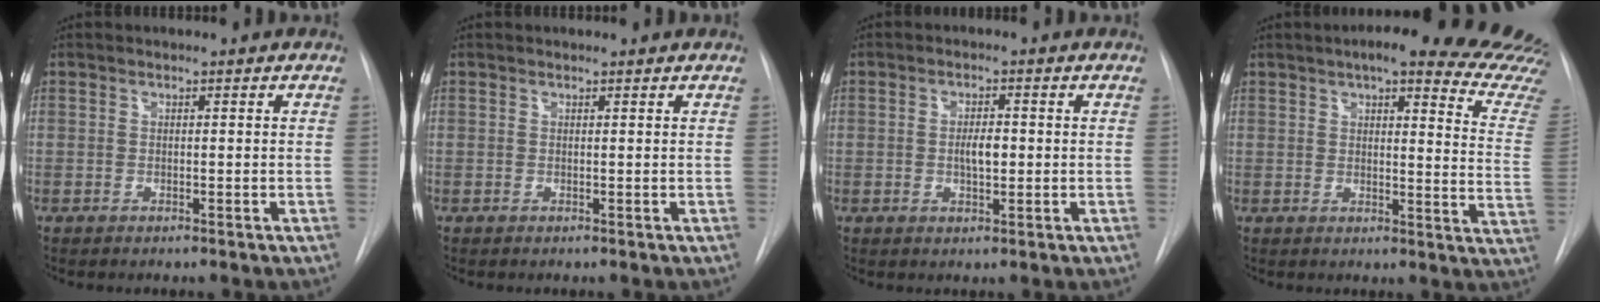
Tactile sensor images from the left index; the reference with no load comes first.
{"total": 0.7, "force": [0.6, 0.3, 0.0], "torque": [-0.008, 0.009, -0.001]}
{"total": 3.0, "force": [-1.1, 1.2, 2.6], "torque": [-0.042, -0.004, -0.017]}
{"total": 22.1, "force": [19.4, 1.9, 10.5], "torque": [-0.122, -0.089, 0.199]}